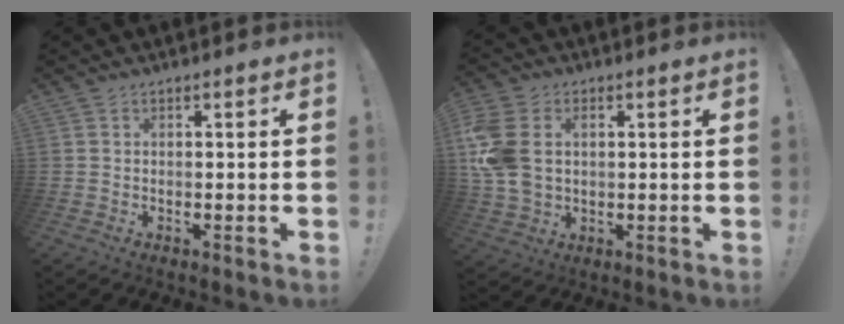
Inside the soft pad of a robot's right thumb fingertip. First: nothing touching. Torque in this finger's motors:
{"motor_torque": [1.65, 1.65, 0.08, 0.32, 0.11]}